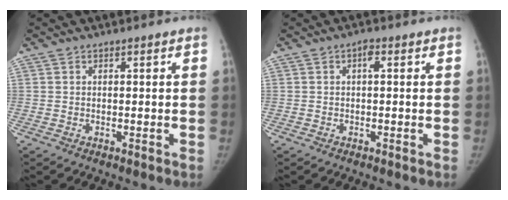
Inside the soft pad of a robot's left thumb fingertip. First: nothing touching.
{"total": 1.5, "force": [0.3, 0.7, 1.3], "torque": [-0.019, 0.004, 0.000]}